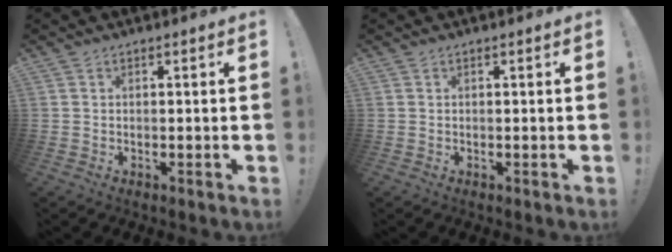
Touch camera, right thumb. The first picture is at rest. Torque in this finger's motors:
{"motor_torque": [0.03, 0.03, -0.13, 0.06, 0.00]}